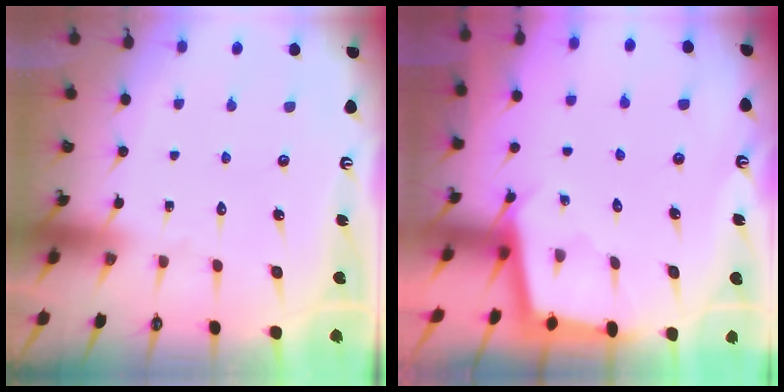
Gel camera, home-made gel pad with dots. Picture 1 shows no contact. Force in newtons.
{"total": 2.1, "press": 2.1, "slide": 0.2}